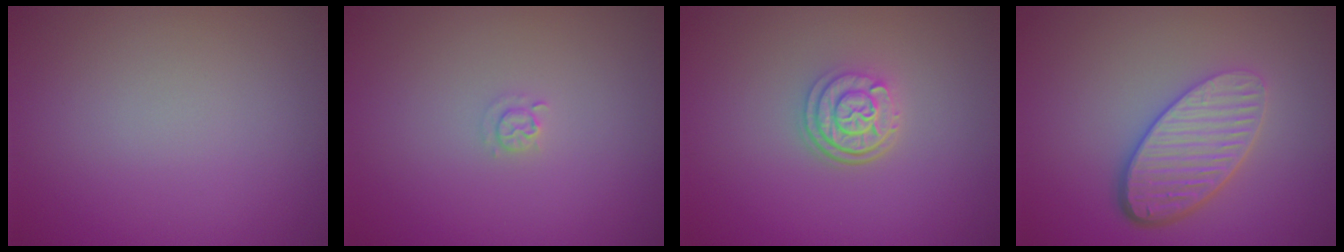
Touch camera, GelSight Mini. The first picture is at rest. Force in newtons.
{"total": 0.9, "press": 0.9, "slide": 0.1}
{"total": 3.1, "press": 2.5, "slide": 1.8}
{"total": 5.3, "press": 3.8, "slide": 3.7}